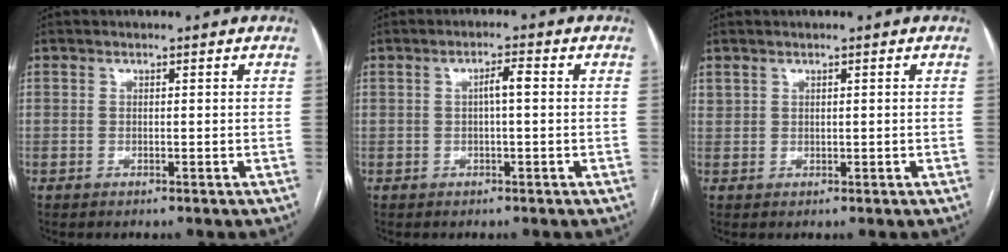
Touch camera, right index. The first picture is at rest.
{"total": 2.3, "force": [0.1, 0.3, 2.3], "torque": [-0.039, 0.005, 0.002]}
{"total": 0.8, "force": [0.7, 0.4, 0.0], "torque": [0.003, 0.003, 0.015]}